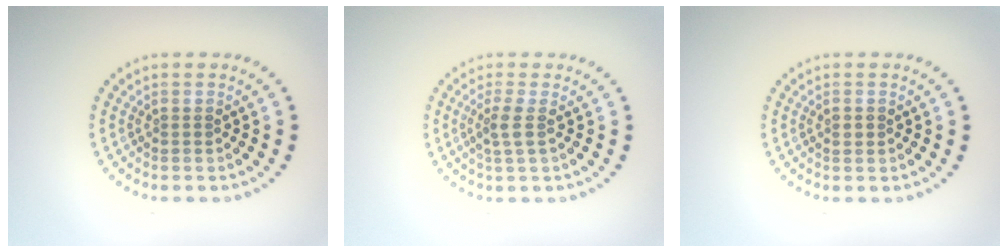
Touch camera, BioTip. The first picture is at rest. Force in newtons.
{"total": 1.7, "press": 1.4, "slide": 1.1}
{"total": 1.0, "press": 1.0, "slide": 0.0}